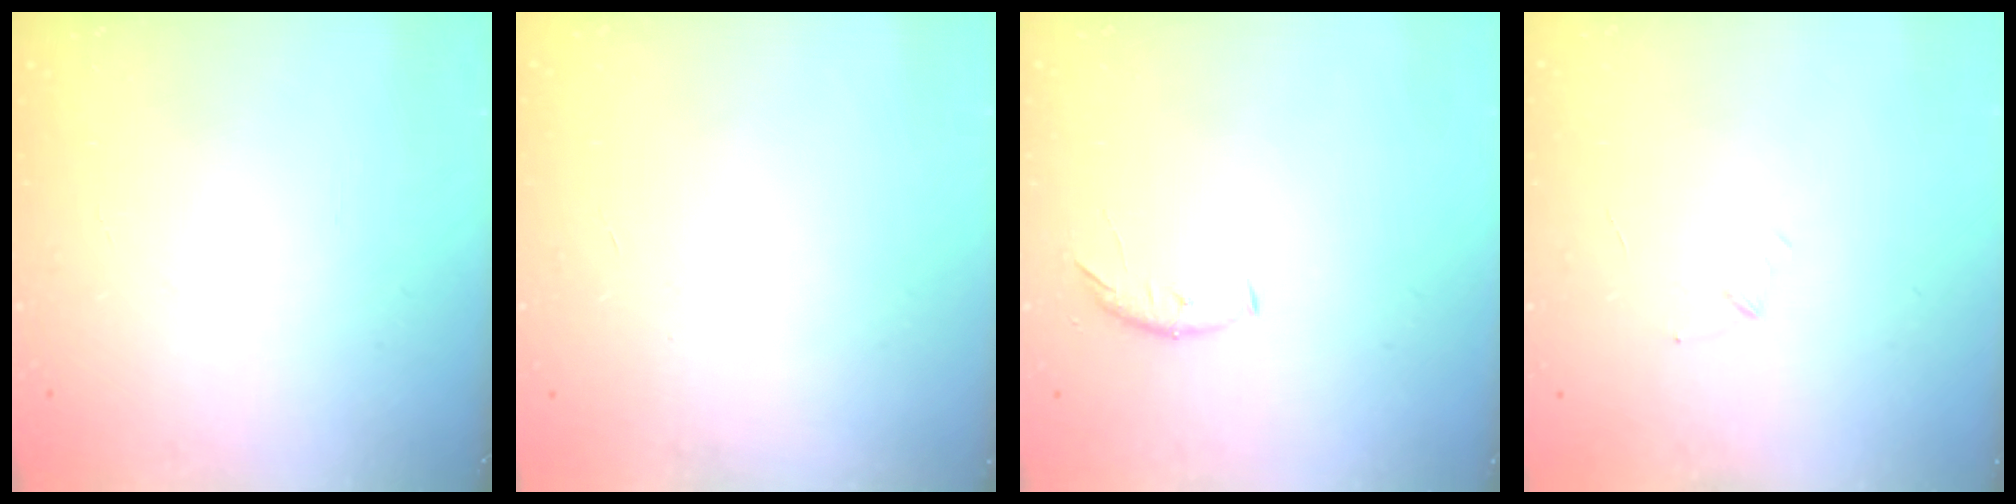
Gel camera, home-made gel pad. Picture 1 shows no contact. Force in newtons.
{"total": 0.0}
{"total": 5.6, "press": 5.6, "slide": 0.6}
{"total": 3.7, "press": 3.6, "slide": 0.9}